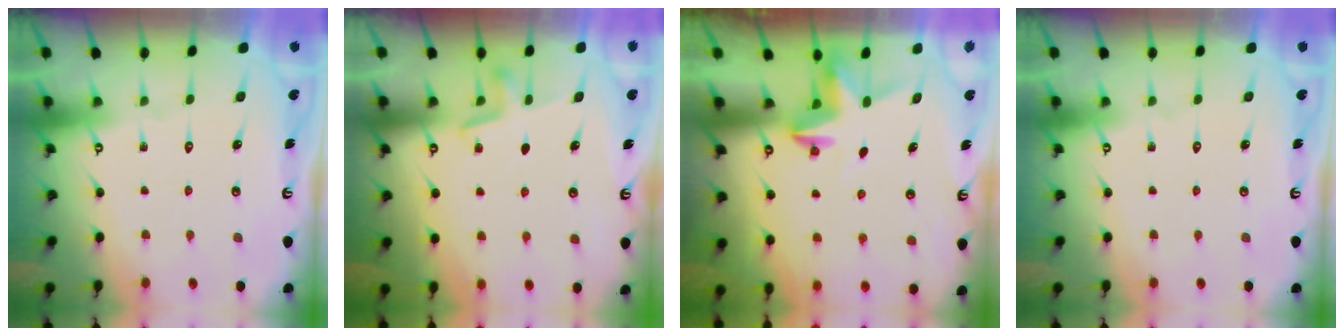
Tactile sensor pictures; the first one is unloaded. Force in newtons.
{"total": 3.0, "press": 2.9, "slide": 0.8}
{"total": 3.8, "press": 3.8, "slide": 0.3}
{"total": 0.0}